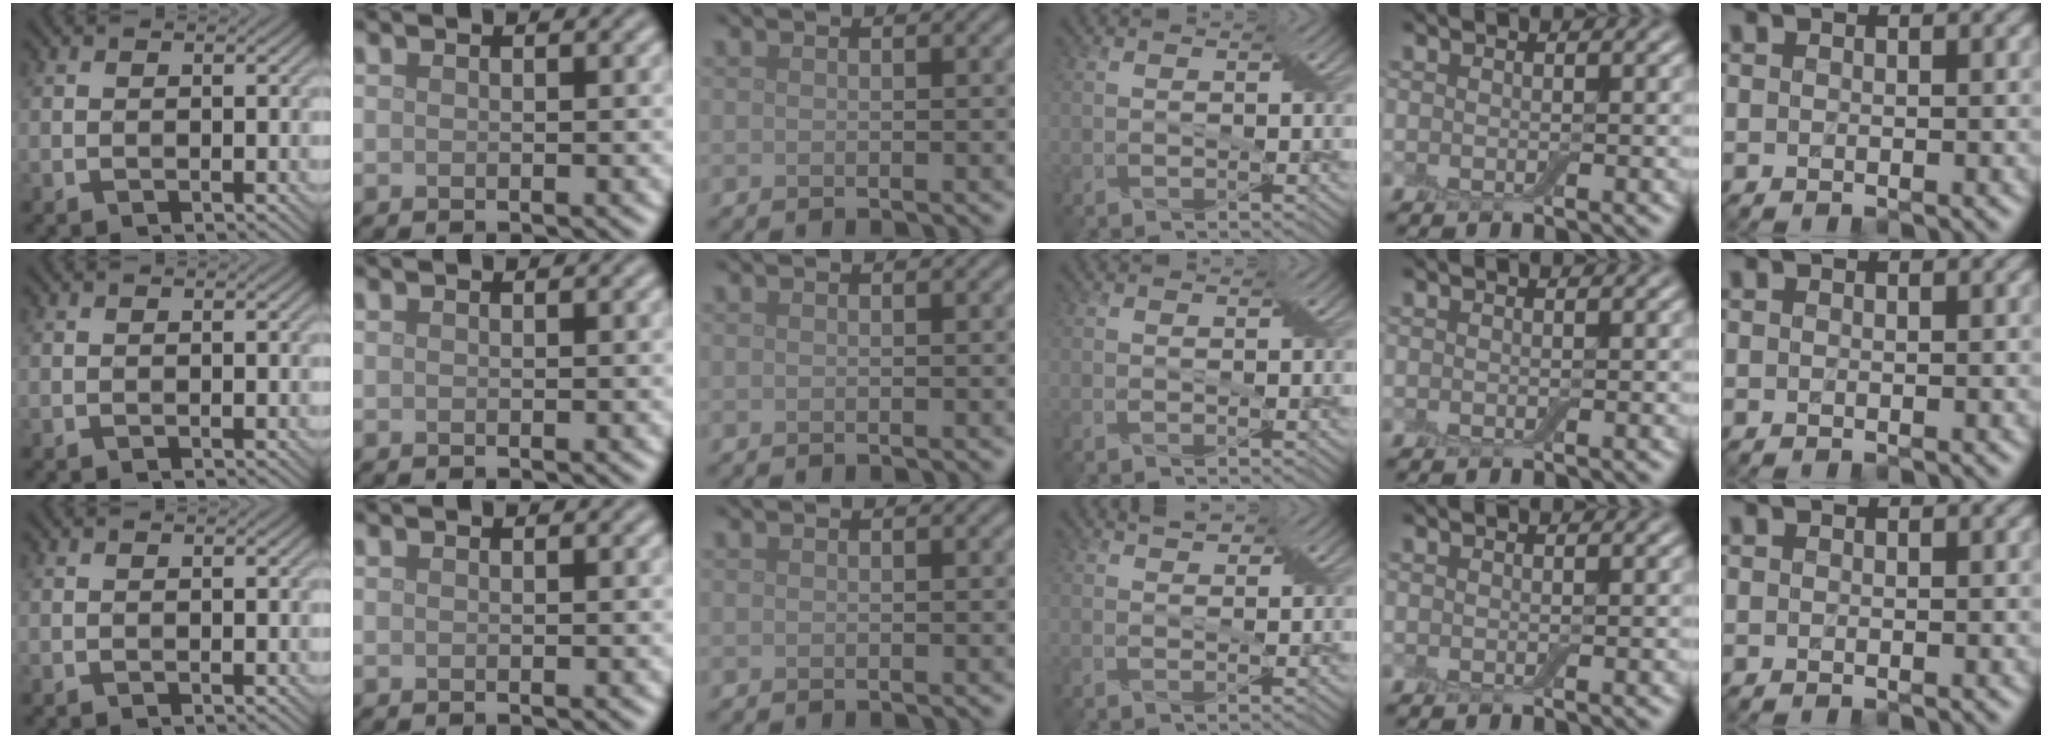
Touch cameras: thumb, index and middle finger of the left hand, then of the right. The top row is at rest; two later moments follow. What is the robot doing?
{"motion": "pour", "object": "cup"}